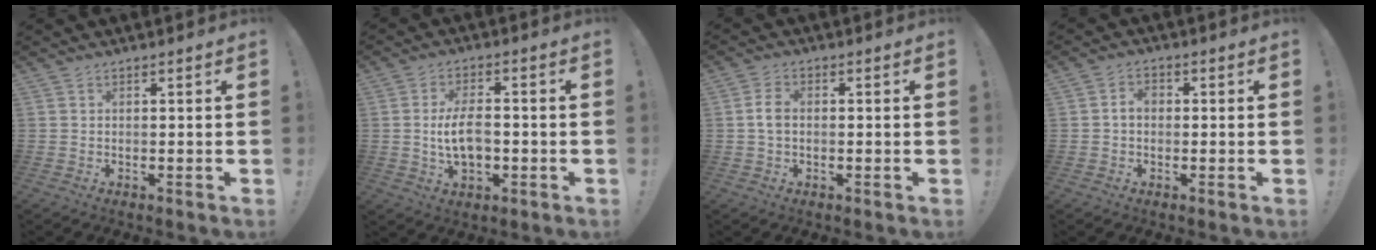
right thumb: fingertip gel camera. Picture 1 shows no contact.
{"total": 9.0, "force": [-1.2, 5.1, 7.4], "torque": [-0.130, 0.000, -0.024]}
{"total": 4.1, "force": [-0.2, 2.6, 3.1], "torque": [-0.056, 0.008, -0.006]}
{"total": 3.3, "force": [-0.3, 2.2, 2.4], "torque": [-0.037, 0.005, -0.006]}